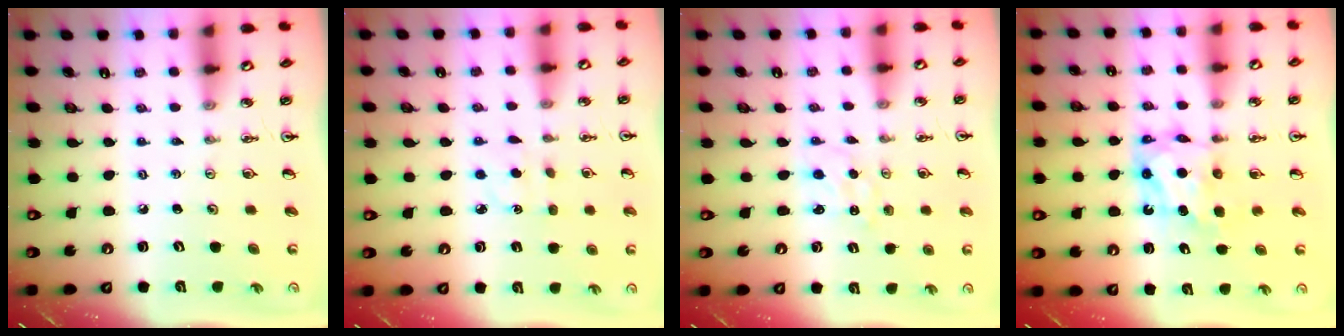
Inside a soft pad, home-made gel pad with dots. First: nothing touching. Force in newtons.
{"total": 2.7, "press": 2.7, "slide": 0.4}
{"total": 0.0}
{"total": 6.5, "press": 6.5, "slide": 0.2}